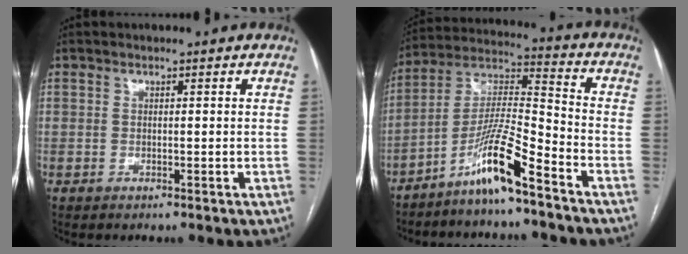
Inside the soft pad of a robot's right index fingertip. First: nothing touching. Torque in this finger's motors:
{"motor_torque": [0.98, -0.36, 0.53, 0.11]}